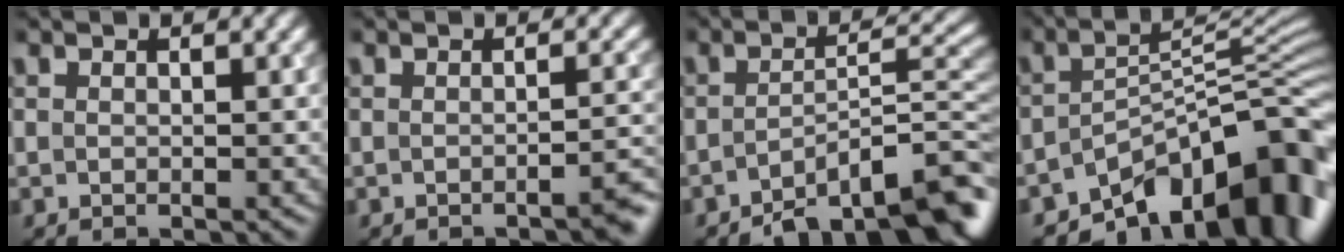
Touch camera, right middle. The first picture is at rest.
{"total": 2.2, "force": [-1.6, 0.4, 1.5], "torque": [-0.007, 0.008, -0.028]}
{"total": 8.6, "force": [-6.1, 2.3, 5.6], "torque": [-0.064, 0.009, -0.097]}
{"total": 12.7, "force": [-7.9, 5.0, 8.6], "torque": [-0.109, 0.004, -0.124]}